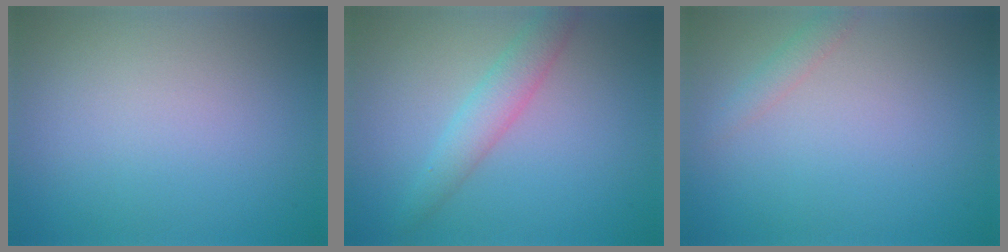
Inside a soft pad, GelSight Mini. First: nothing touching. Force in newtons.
{"total": 2.9, "press": 2.9, "slide": 0.1}
{"total": 1.2, "press": 1.2, "slide": 0.1}